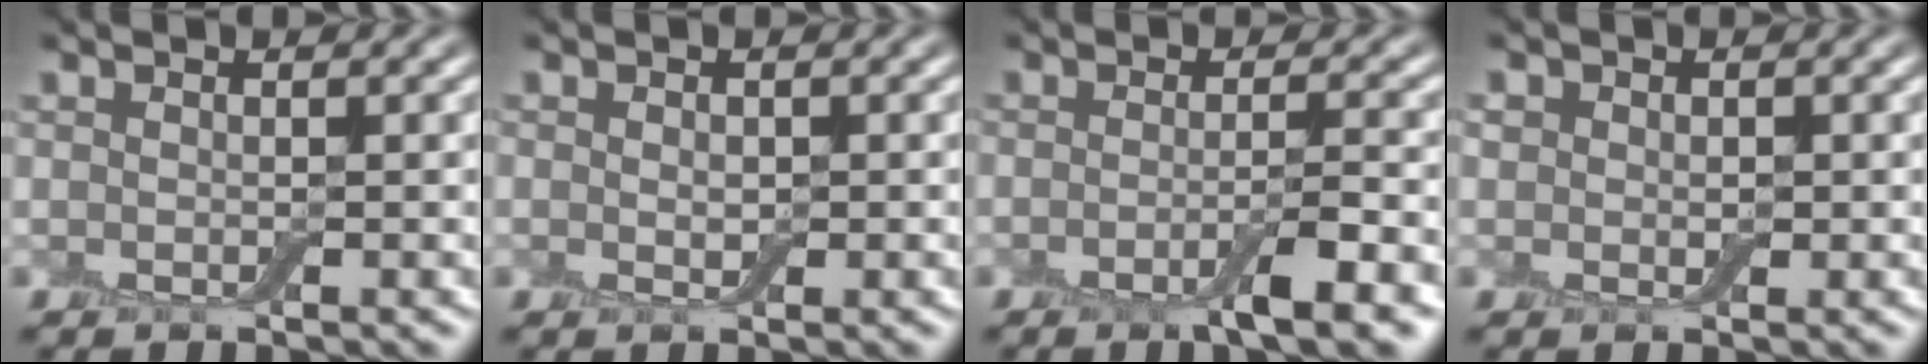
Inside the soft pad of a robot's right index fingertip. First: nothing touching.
{"total": 0.8, "force": [-0.1, 0.5, 0.6], "torque": [-0.010, -0.002, 0.003]}
{"total": 3.4, "force": [-1.8, 0.4, 2.9], "torque": [-0.045, 0.000, -0.032]}
{"total": 1.0, "force": [0.1, 0.9, 0.2], "torque": [-0.003, -0.002, 0.003]}